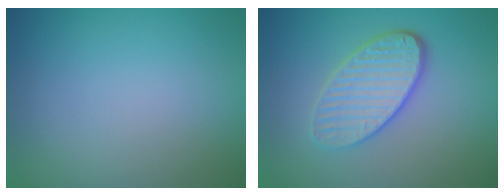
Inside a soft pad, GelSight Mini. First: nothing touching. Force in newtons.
{"total": 4.5, "press": 3.6, "slide": 2.8}